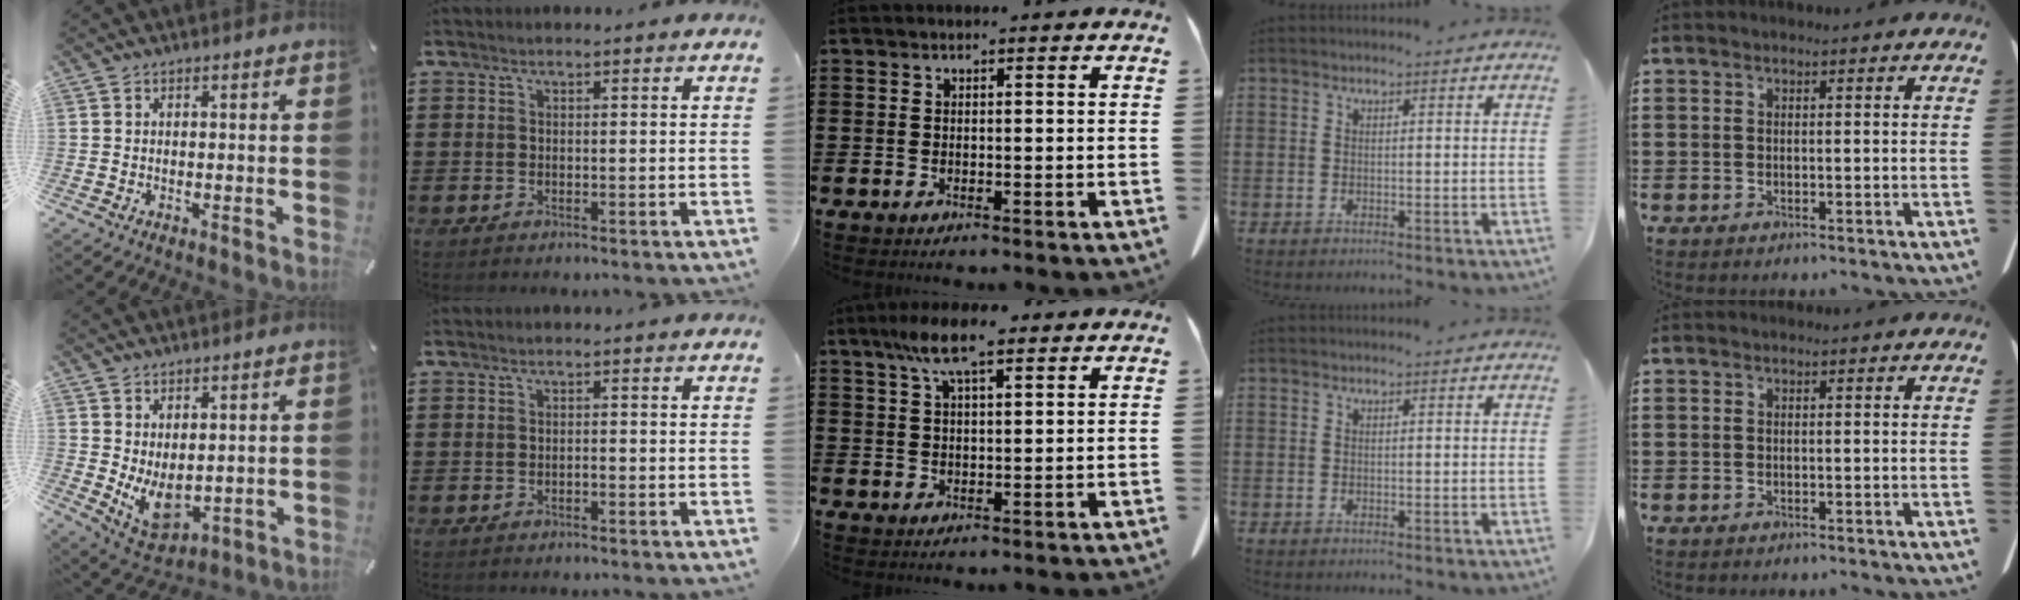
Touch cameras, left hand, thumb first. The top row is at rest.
{"thumb": {"total": 7.5, "force": [0.9, 5.3, 5.2], "torque": [-0.080, -0.025, 0.022]}, "index": {"total": 0.6, "force": [-0.2, 0.1, 0.5], "torque": [-0.011, -0.002, -0.003]}, "middle": {"total": 7.2, "force": [4.5, 1.6, 5.3], "torque": [-0.113, 0.006, 0.078]}}